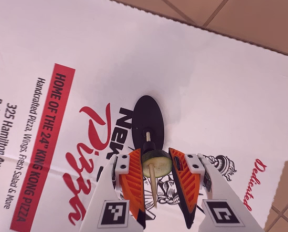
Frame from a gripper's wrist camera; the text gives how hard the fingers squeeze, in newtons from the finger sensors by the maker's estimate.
{"total": 10.5, "left": 10.6, "right": 10.3}